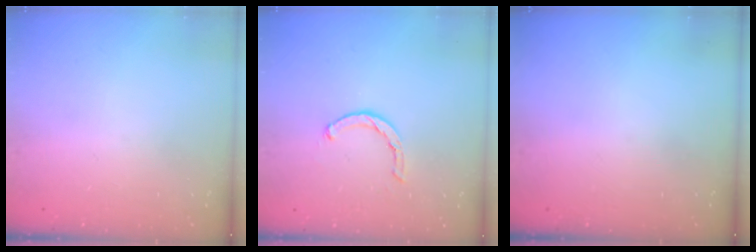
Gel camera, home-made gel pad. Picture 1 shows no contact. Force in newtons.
{"total": 1.4, "press": 1.3, "slide": 0.3}
{"total": 0.0}